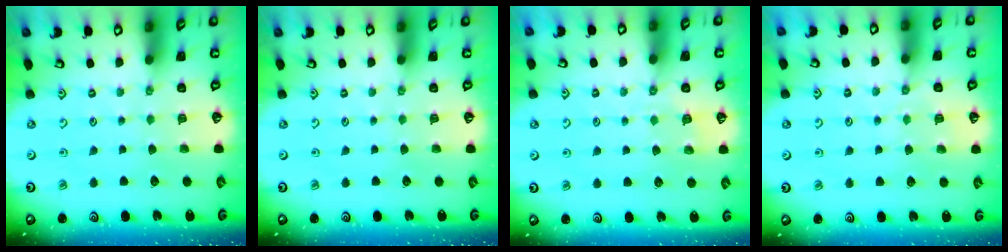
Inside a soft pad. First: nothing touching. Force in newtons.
{"total": 0.0}
{"total": 3.0, "press": 2.6, "slide": 1.5}
{"total": 4.5, "press": 4.5, "slide": 0.6}